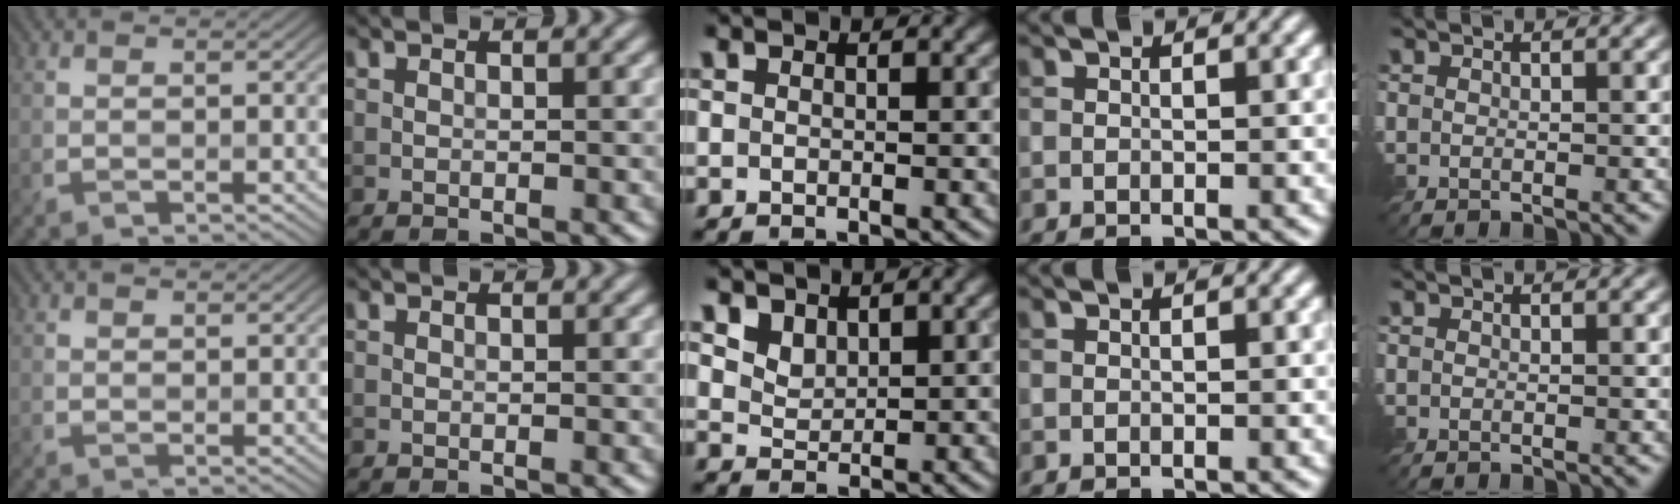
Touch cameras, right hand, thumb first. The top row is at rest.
{"thumb": {"total": 0.5, "force": [0.4, 0.4, 0.0], "torque": [0.000, -0.002, 0.007]}, "middle": {"total": 2.4, "force": [1.8, 1.4, 0.9], "torque": [-0.027, -0.009, 0.045]}}